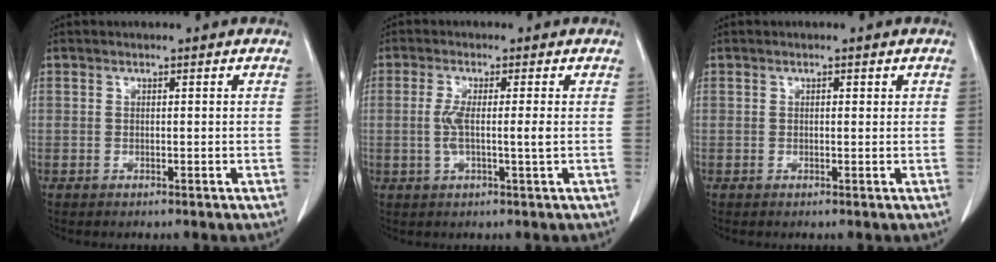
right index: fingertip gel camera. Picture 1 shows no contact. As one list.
[{"total": 4.2, "force": [-0.2, 0.0, 4.2], "torque": [-0.087, 0.000, -0.002]}, {"total": 0.6, "force": [0.2, 0.4, 0.5], "torque": [-0.007, 0.001, 0.003]}]